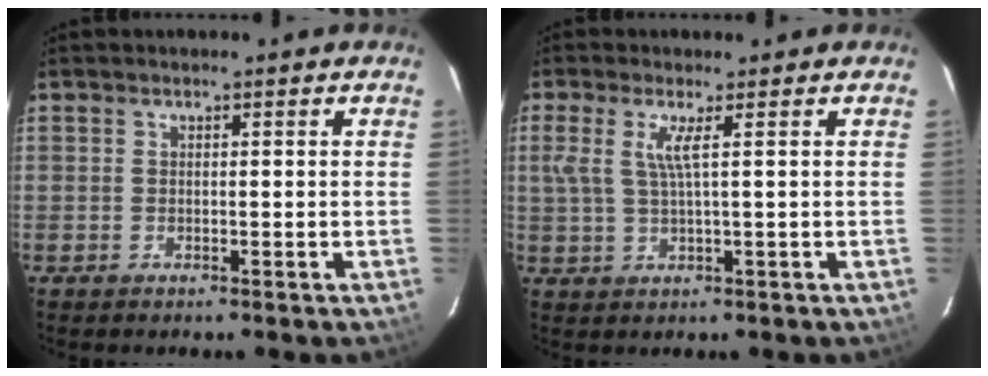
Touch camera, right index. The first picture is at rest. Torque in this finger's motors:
{"motor_torque": [0.00, 0.11, 0.24, 0.11]}